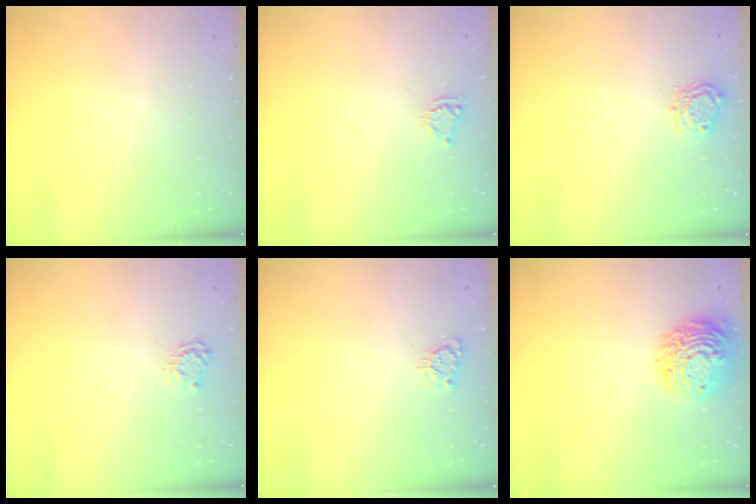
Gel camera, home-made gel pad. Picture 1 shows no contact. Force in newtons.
{"total": 4.9, "press": 4.8, "slide": 0.5}
{"total": 6.6, "press": 6.6, "slide": 0.5}
{"total": 5.3, "press": 5.3, "slide": 0.6}
{"total": 3.7, "press": 3.6, "slide": 0.5}
{"total": 12.5, "press": 12.5, "slide": 1.2}